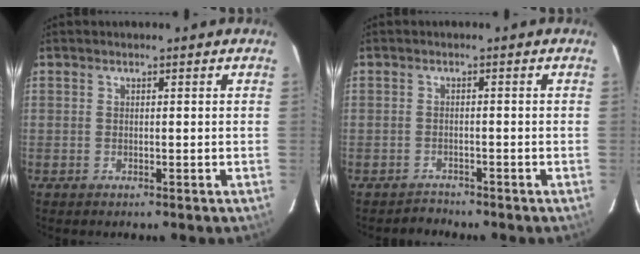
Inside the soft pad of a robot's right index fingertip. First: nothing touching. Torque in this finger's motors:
{"motor_torque": [-0.02, -0.04, 0.01, -0.03]}